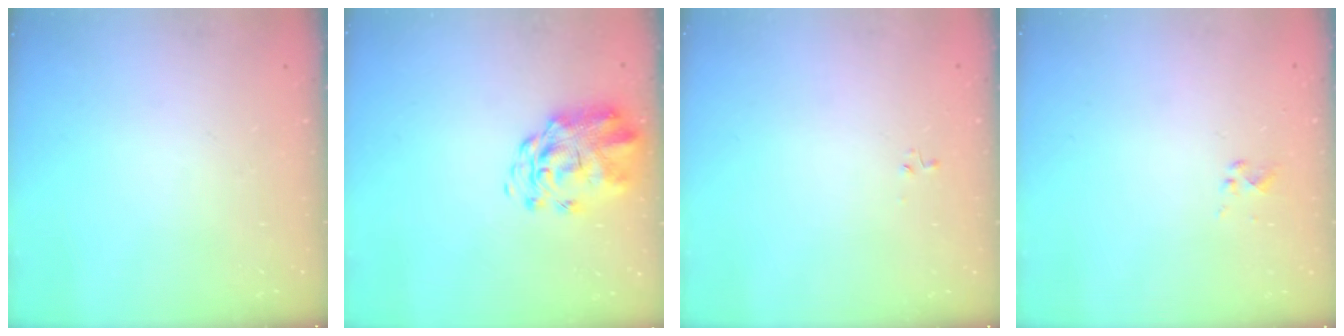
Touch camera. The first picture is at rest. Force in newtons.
{"total": 3.6, "press": 3.4, "slide": 1.2}
{"total": 0.0}
{"total": 0.9, "press": 0.8, "slide": 0.3}